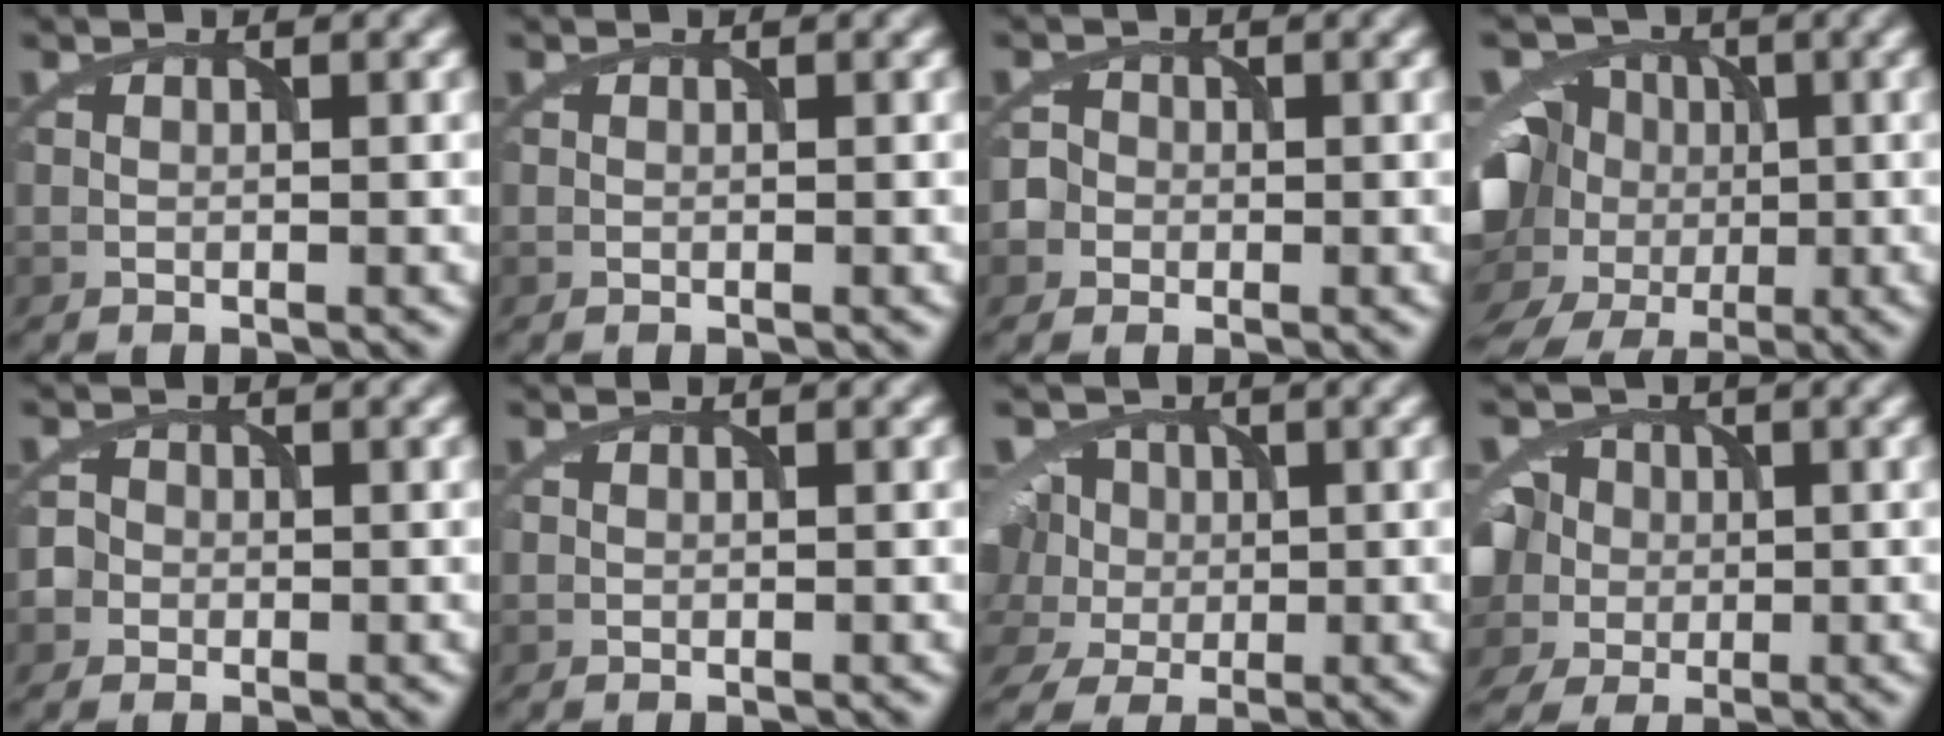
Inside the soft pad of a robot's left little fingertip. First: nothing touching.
{"total": 0.0}
{"total": 2.8, "force": [-1.1, 2.5, 0.2], "torque": [0.009, 0.008, -0.025]}
{"total": 9.9, "force": [-2.5, 8.5, 4.4], "torque": [-0.087, -0.003, -0.038]}
{"total": 2.1, "force": [-0.8, 2.0, 0.1], "torque": [0.008, 0.010, -0.016]}
{"total": 0.0}
{"total": 8.0, "force": [-0.2, 6.9, 4.1], "torque": [-0.085, 0.023, -0.031]}
{"total": 8.1, "force": [-0.8, 7.3, 3.4], "torque": [-0.083, 0.010, -0.044]}